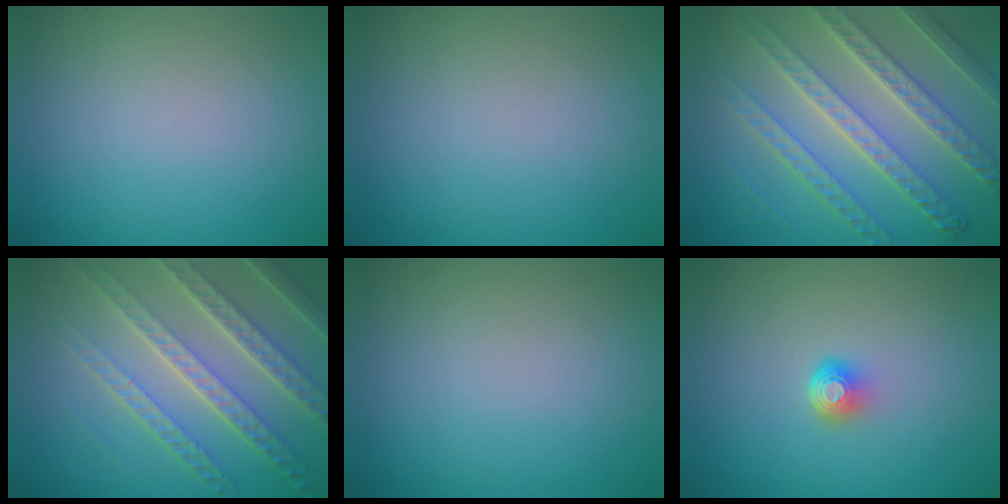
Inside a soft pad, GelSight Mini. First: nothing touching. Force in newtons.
{"total": 0.0}
{"total": 6.6, "press": 5.9, "slide": 3.0}
{"total": 7.9, "press": 5.4, "slide": 5.8}
{"total": 0.0}
{"total": 2.0, "press": 1.3, "slide": 1.6}